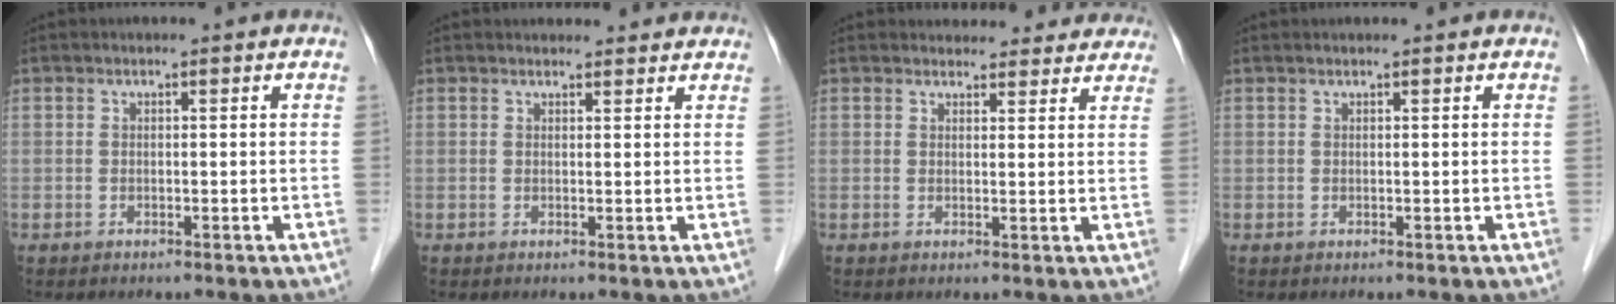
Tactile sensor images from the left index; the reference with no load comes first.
{"total": 5.1, "force": [4.8, 1.5, 1.0], "torque": [-0.006, 0.019, 0.051]}
{"total": 10.8, "force": [10.1, 3.6, 1.4], "torque": [0.019, 0.010, 0.097]}
{"total": 1.1, "force": [1.0, 0.0, 0.4], "torque": [-0.007, 0.015, 0.018]}